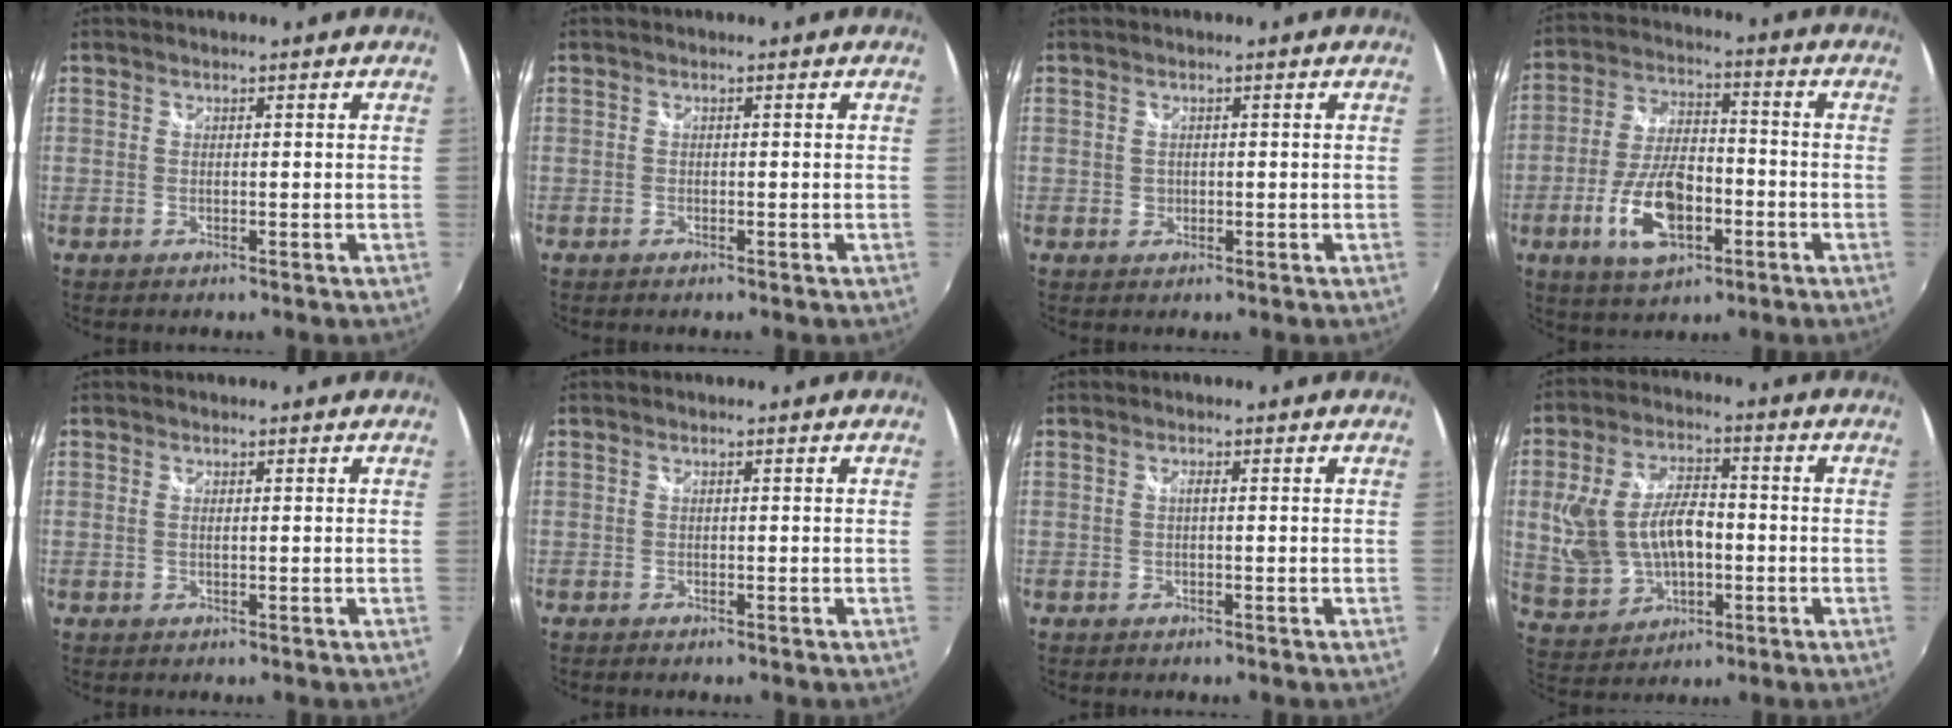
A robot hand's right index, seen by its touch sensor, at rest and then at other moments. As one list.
[{"total": 0.5, "force": [-0.4, 0.3, 0.1], "torque": [-0.002, -0.001, -0.008]}, {"total": 1.3, "force": [0.0, 1.2, 0.3], "torque": [-0.002, 0.000, -0.001]}, {"total": 13.5, "force": [-5.0, 6.4, 10.7], "torque": [-0.218, 0.000, -0.085]}, {"total": 0.6, "force": [0.1, 0.1, 0.6], "torque": [-0.014, 0.000, -0.001]}, {"total": 0.7, "force": [-0.6, 0.2, 0.4], "torque": [-0.010, -0.002, -0.009]}, {"total": 0.7, "force": [-0.1, 0.0, 0.7], "torque": [-0.013, 0.004, -0.003]}, {"total": 14.6, "force": [-1.0, 9.0, 11.4], "torque": [-0.242, 0.007, 0.001]}]